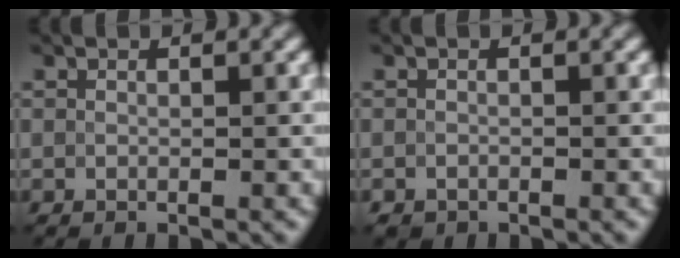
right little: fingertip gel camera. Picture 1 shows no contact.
{"total": 0.5, "force": [-0.3, 0.4, 0.0], "torque": [0.003, -0.005, -0.004]}